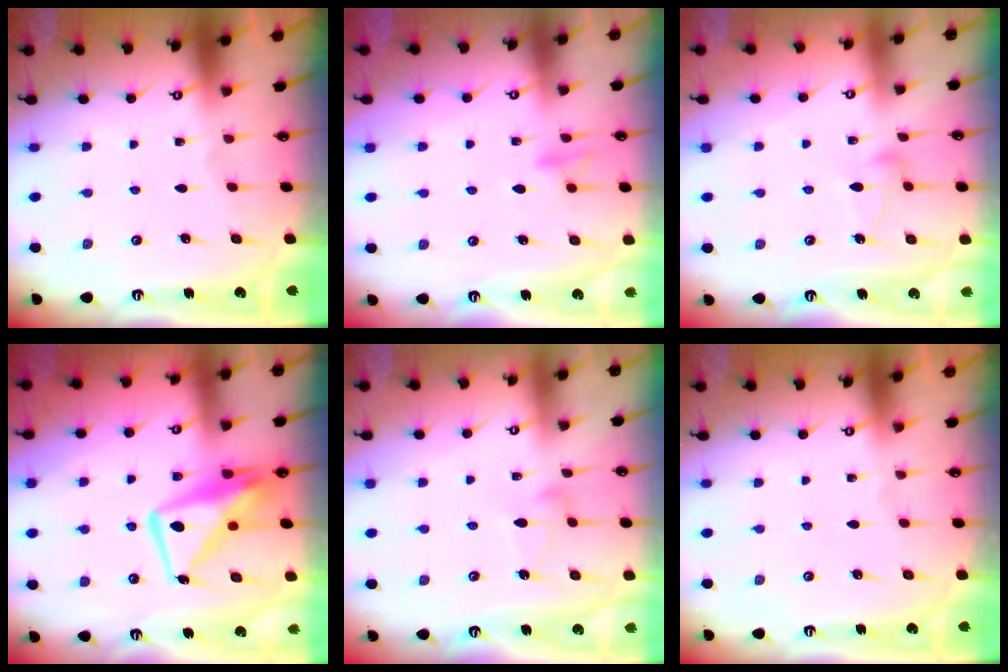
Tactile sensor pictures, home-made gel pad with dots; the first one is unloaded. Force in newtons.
{"total": 10.2, "press": 10.2, "slide": 1.1}
{"total": 6.2, "press": 6.2, "slide": 0.3}
{"total": 12.1, "press": 12.0, "slide": 1.3}
{"total": 3.5, "press": 3.5, "slide": 0.1}
{"total": 0.0}